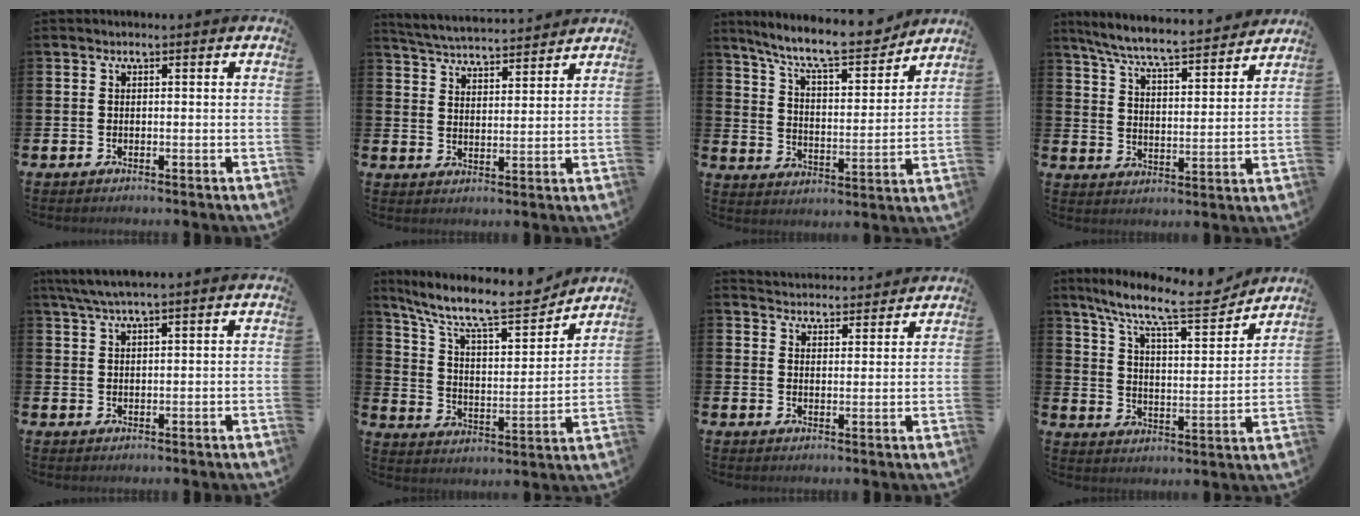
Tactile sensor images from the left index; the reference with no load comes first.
{"total": 5.0, "force": [5.0, 0.4, 0.2], "torque": [-0.025, -0.033, 0.088]}
{"total": 10.5, "force": [9.5, 1.7, 4.2], "torque": [-0.102, -0.064, 0.161]}
{"total": 7.3, "force": [6.9, 0.5, 2.5], "torque": [-0.077, -0.049, 0.118]}
{"total": 3.4, "force": [2.8, 0.1, 1.9], "torque": [-0.044, -0.001, 0.052]}
{"total": 11.4, "force": [9.9, 2.6, 5.0], "torque": [-0.123, -0.069, 0.166]}
{"total": 4.0, "force": [3.9, 0.5, -0.5], "torque": [0.003, -0.026, 0.071]}
{"total": 11.0, "force": [9.4, 2.0, 5.2], "torque": [-0.121, -0.060, 0.157]}